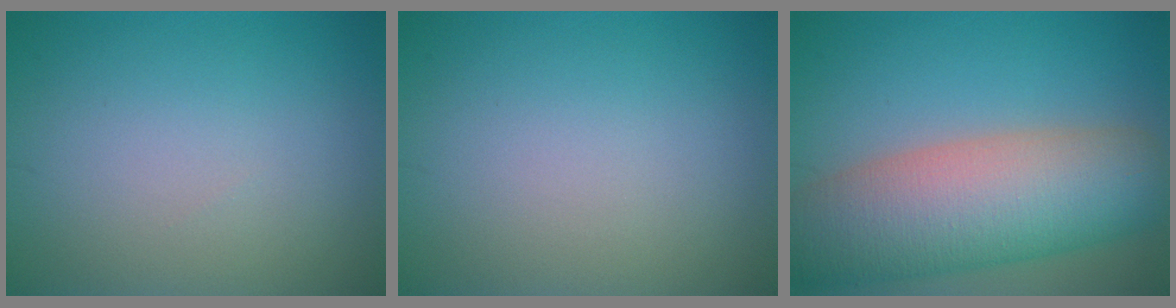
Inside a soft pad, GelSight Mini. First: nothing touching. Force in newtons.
{"total": 0.0}
{"total": 11.6, "press": 11.6, "slide": 0.8}